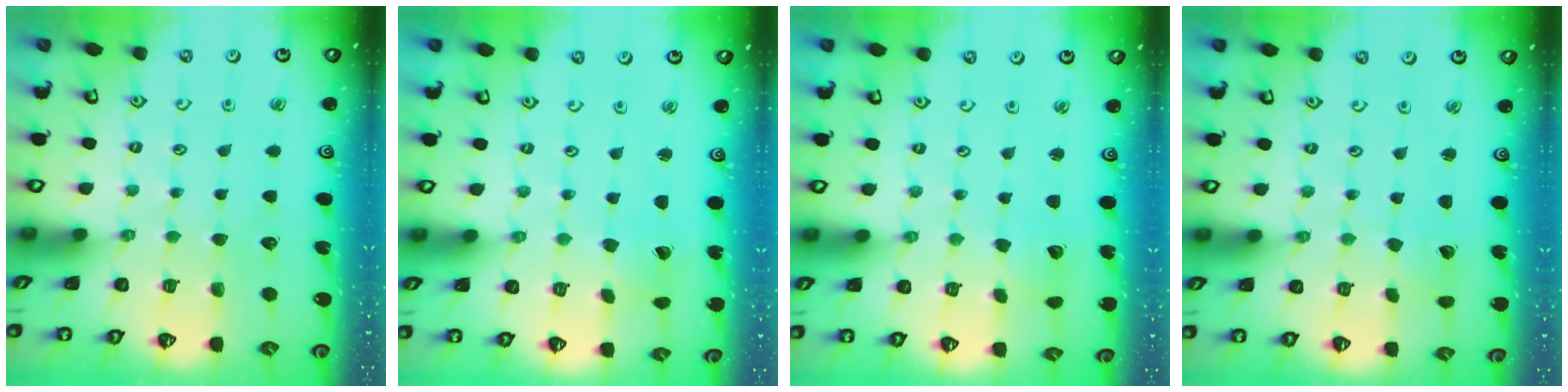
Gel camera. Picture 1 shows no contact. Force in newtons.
{"total": 0.7, "press": 0.7, "slide": 0.1}
{"total": 2.4, "press": 2.4, "slide": 0.1}
{"total": 1.5, "press": 1.5, "slide": 0.2}